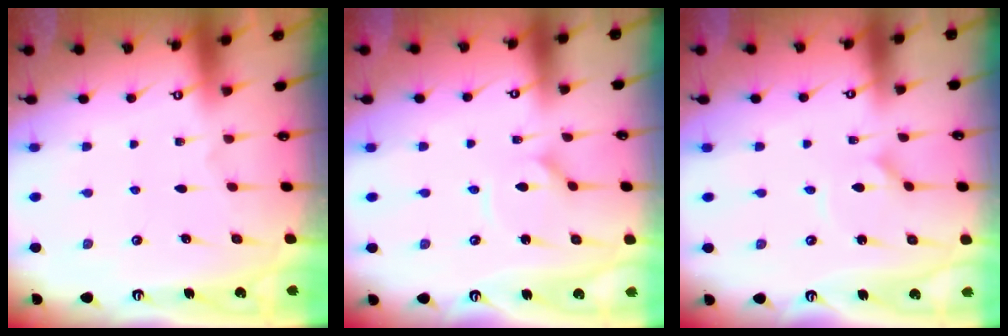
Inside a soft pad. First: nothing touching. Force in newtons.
{"total": 1.8, "press": 1.8, "slide": 0.3}
{"total": 0.8, "press": 0.8, "slide": 0.1}